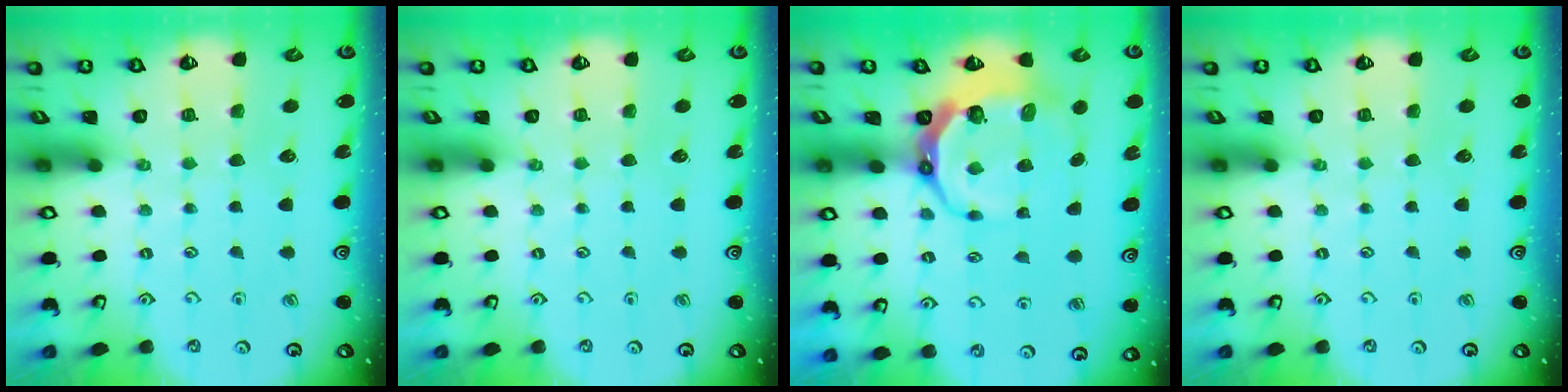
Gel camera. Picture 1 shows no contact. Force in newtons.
{"total": 0.0}
{"total": 10.3, "press": 9.4, "slide": 4.1}
{"total": 0.0}